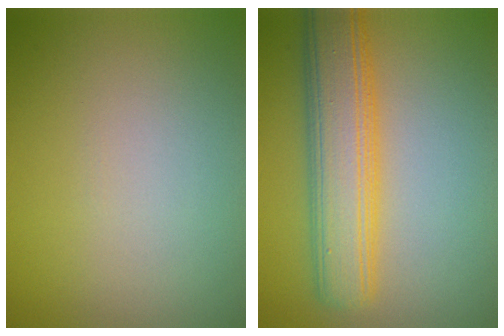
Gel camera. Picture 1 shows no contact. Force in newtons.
{"total": 7.3, "press": 7.3, "slide": 0.2}